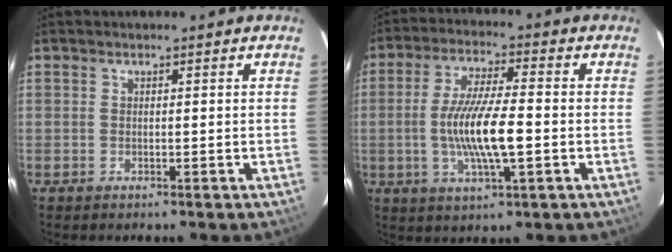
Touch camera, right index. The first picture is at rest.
{"total": 11.6, "force": [-1.9, 2.0, 11.2], "torque": [-0.215, -0.005, -0.035]}